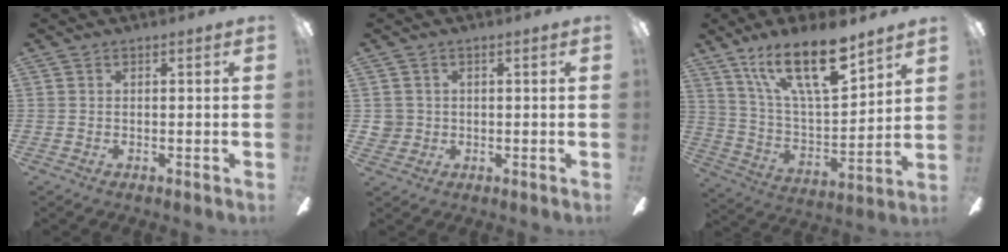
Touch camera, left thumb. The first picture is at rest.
{"total": 3.1, "force": [0.5, 3.0, 0.3], "torque": [-0.005, 0.003, 0.008]}
{"total": 21.2, "force": [13.6, 7.8, 14.2], "torque": [-0.252, -0.073, 0.232]}